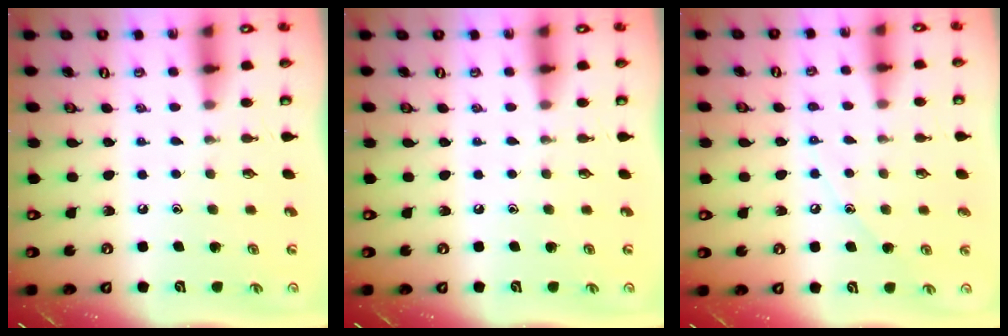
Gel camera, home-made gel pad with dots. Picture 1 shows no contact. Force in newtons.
{"total": 0.0}
{"total": 6.3, "press": 6.3, "slide": 0.3}